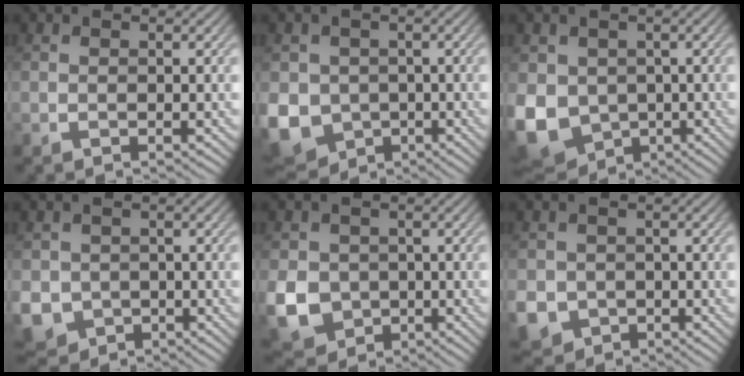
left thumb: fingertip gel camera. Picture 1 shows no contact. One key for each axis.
{"total": 9.4, "fx": -2.0, "fy": 8.1, "fz": 4.3, "tx": -0.125, "ty": -0.039, "tz": -0.042}
{"total": 9.4, "fx": -1.3, "fy": 7.8, "fz": 5.1, "tx": -0.146, "ty": -0.031, "tz": -0.021}
{"total": 5.6, "fx": -1.3, "fy": 5.0, "fz": 2.2, "tx": -0.065, "ty": -0.030, "tz": -0.023}
{"total": 8.0, "fx": -1.6, "fy": 6.9, "fz": 3.8, "tx": -0.109, "ty": -0.024, "tz": -0.039}
{"total": 5.7, "fx": -1.7, "fy": 5.0, "fz": 2.0, "tx": -0.058, "ty": -0.027, "tz": -0.036}